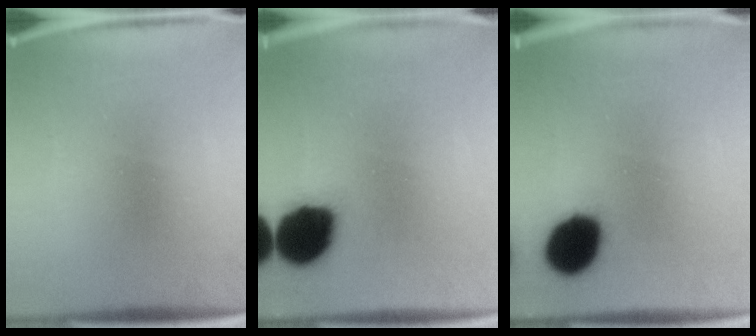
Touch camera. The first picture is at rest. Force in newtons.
{"total": 16.2}
{"total": 14.4}